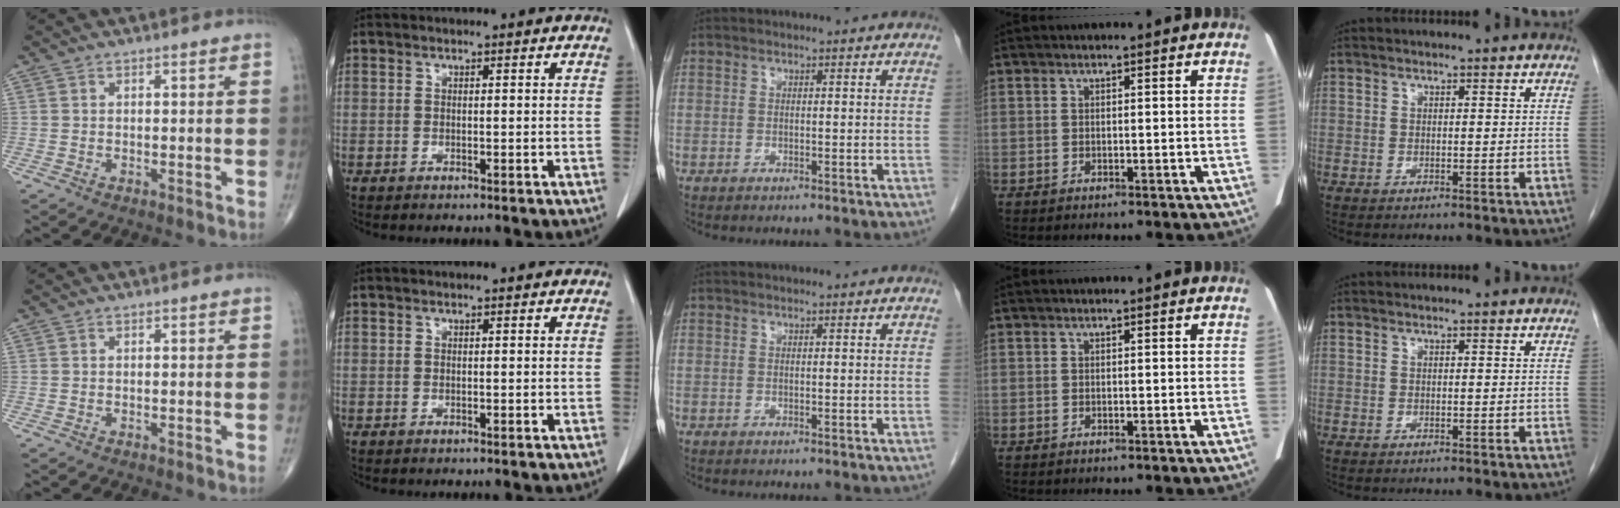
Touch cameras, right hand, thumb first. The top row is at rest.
{}